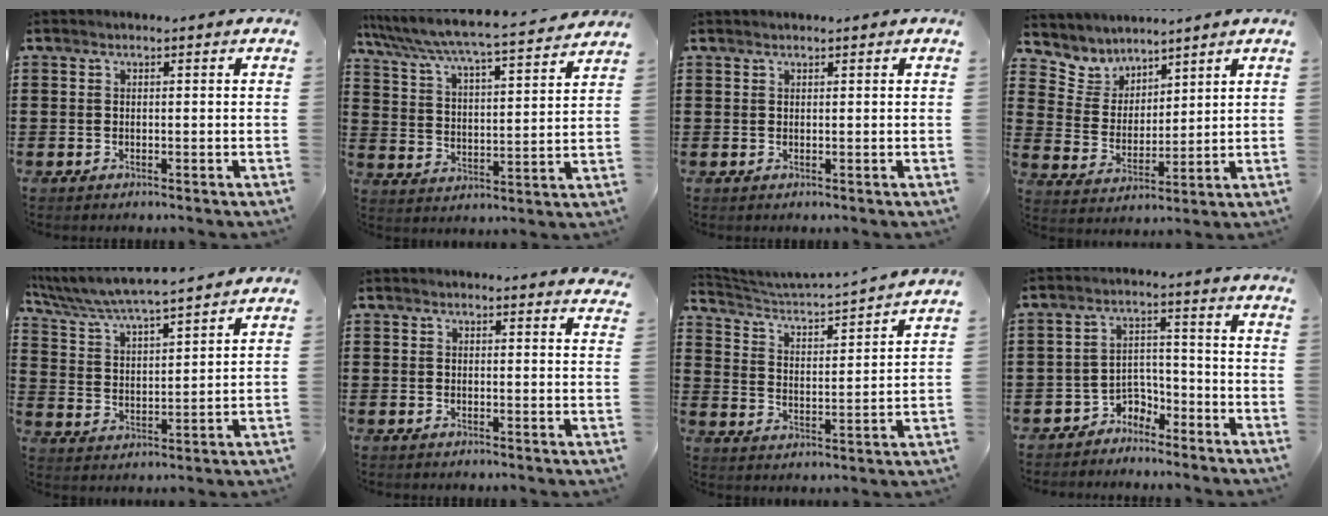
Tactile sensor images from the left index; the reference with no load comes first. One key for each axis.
{"total": 5.0, "fx": 4.6, "fy": -0.2, "fz": 1.9, "tx": -0.061, "ty": -0.041, "tz": 0.067}
{"total": 0.5, "fx": 0.5, "fy": 0.0, "fz": 0.1, "tx": -0.004, "ty": -0.001, "tz": 0.011}
{"total": 5.7, "fx": 5.0, "fy": 2.8, "fz": 0.0, "tx": -0.035, "ty": -0.025, "tz": 0.093}
{"total": 5.2, "fx": 5.0, "fy": 0.0, "fz": 1.5, "tx": -0.055, "ty": -0.034, "tz": 0.079}
{"total": 1.8, "fx": 1.8, "fy": 0.0, "fz": 0.2, "tx": -0.001, "ty": -0.004, "tz": 0.033}
{"total": 2.8, "fx": 2.5, "fy": -0.3, "fz": 1.1, "tx": -0.041, "ty": -0.038, "tz": 0.030}
{"total": 4.1, "fx": -3.8, "fy": 1.5, "fz": 0.6, "tx": -0.017, "ty": 0.011, "tz": -0.079}